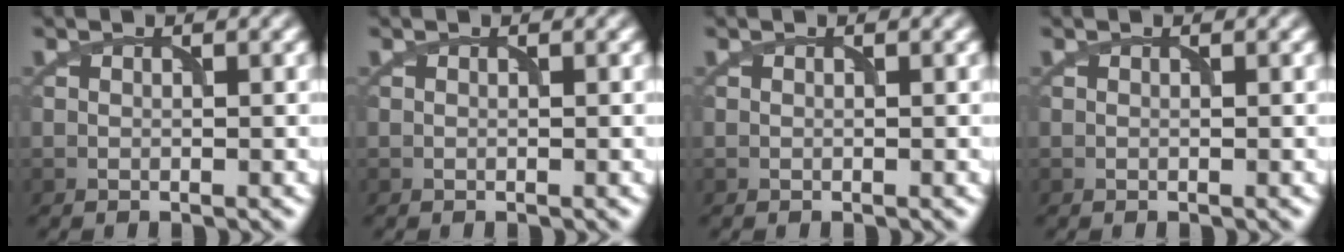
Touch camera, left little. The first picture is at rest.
{"total": 0.0}
{"total": 0.0}
{"total": 0.0}